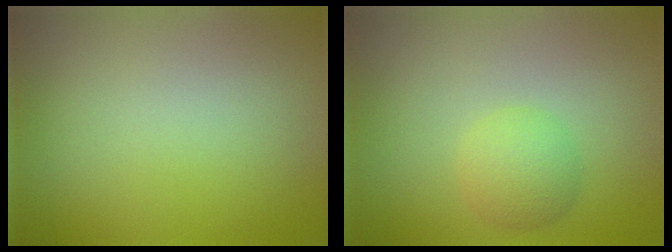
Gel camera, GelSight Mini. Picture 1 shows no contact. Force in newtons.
{"total": 2.7, "press": 2.7, "slide": 0.1}